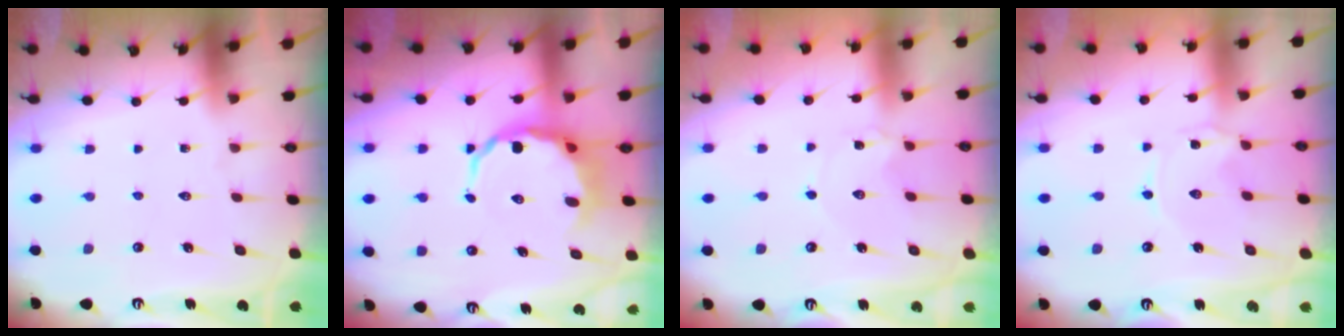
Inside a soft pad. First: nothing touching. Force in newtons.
{"total": 8.6, "press": 8.3, "slide": 2.3}
{"total": 1.8, "press": 1.8, "slide": 0.2}
{"total": 0.0}